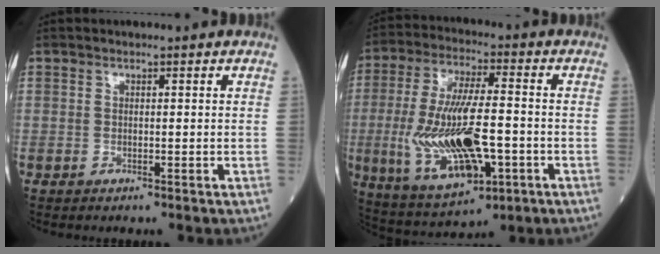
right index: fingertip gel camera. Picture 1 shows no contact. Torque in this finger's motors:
{"motor_torque": [1.08, -0.51, 1.06, 0.21]}